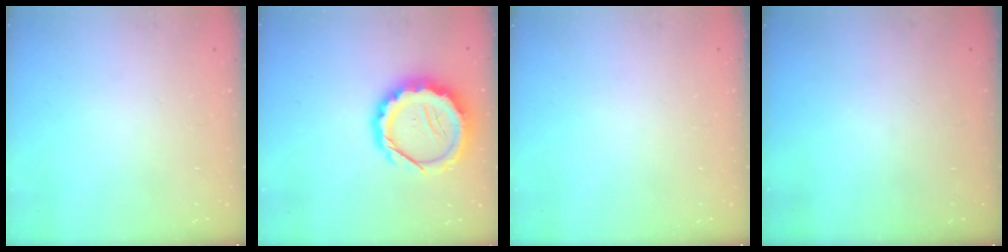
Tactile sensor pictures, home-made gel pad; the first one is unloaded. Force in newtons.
{"total": 14.4, "press": 14.1, "slide": 3.1}
{"total": 0.0}
{"total": 0.0}